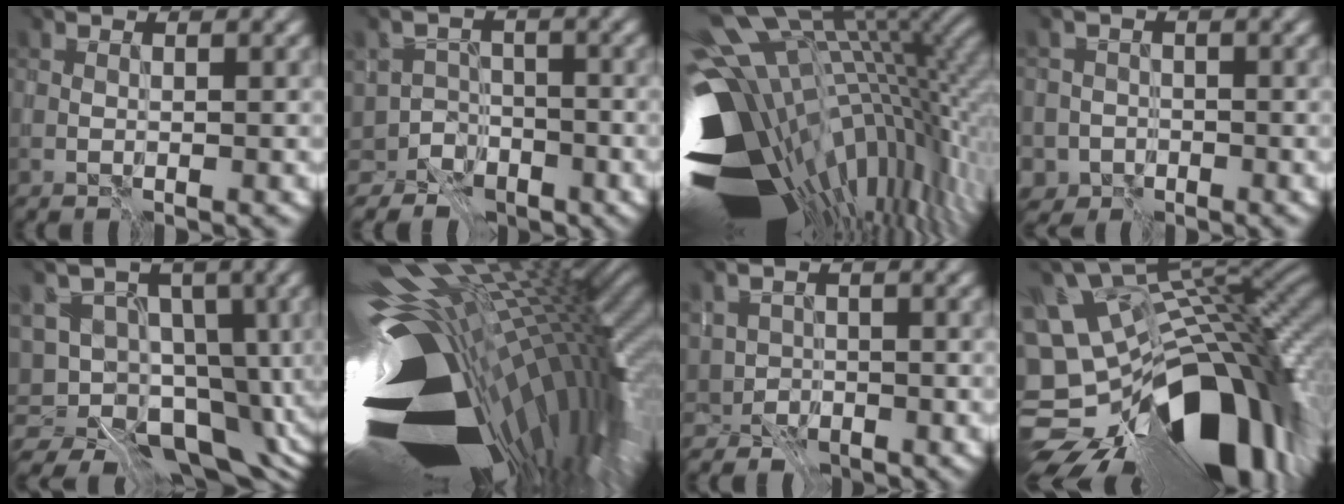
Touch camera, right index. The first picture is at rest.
{"total": 6.6, "force": [-4.4, 4.9, 0.1], "torque": [0.030, -0.011, -0.074]}
{"total": 17.9, "force": [-2.4, 9.2, 15.2], "torque": [-0.232, 0.000, -0.007]}
{"total": 3.8, "force": [-2.1, 3.2, -0.1], "torque": [0.022, -0.001, -0.043]}
{"total": 11.0, "force": [-6.3, 6.8, 5.9], "torque": [-0.056, 0.003, -0.086]}
{"total": 18.8, "force": [-5.5, 9.7, 15.1], "torque": [-0.250, -0.016, -0.051]}
{"total": 4.0, "force": [-2.0, 3.4, 0.2], "torque": [0.019, 0.000, -0.037]}
{"total": 17.9, "force": [-5.8, 10.0, 13.7], "torque": [-0.228, -0.017, -0.084]}